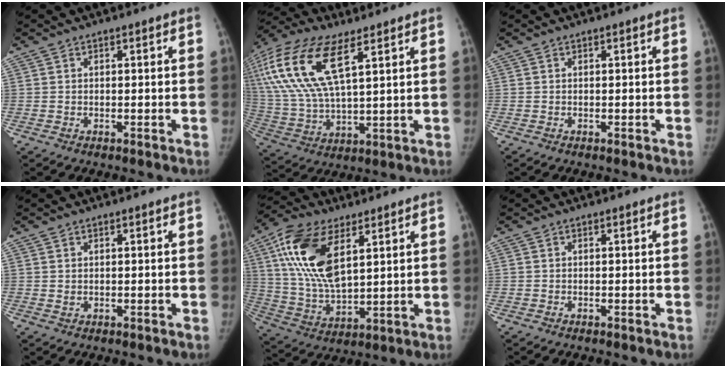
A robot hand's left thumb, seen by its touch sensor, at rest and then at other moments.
{"total": 21.3, "force": [8.8, 8.9, 17.3], "torque": [-0.388, -0.003, 0.170]}
{"total": 0.0}
{"total": 0.7, "force": [0.4, 0.5, 0.4], "torque": [-0.001, -0.004, 0.008]}
{"total": 17.8, "force": [7.4, 8.7, 13.6], "torque": [-0.257, -0.022, 0.144]}
{"total": 0.0}